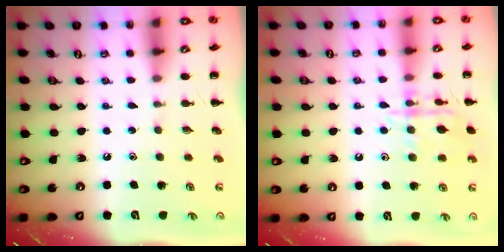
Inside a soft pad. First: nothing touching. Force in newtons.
{"total": 12.5, "press": 12.5, "slide": 0.7}